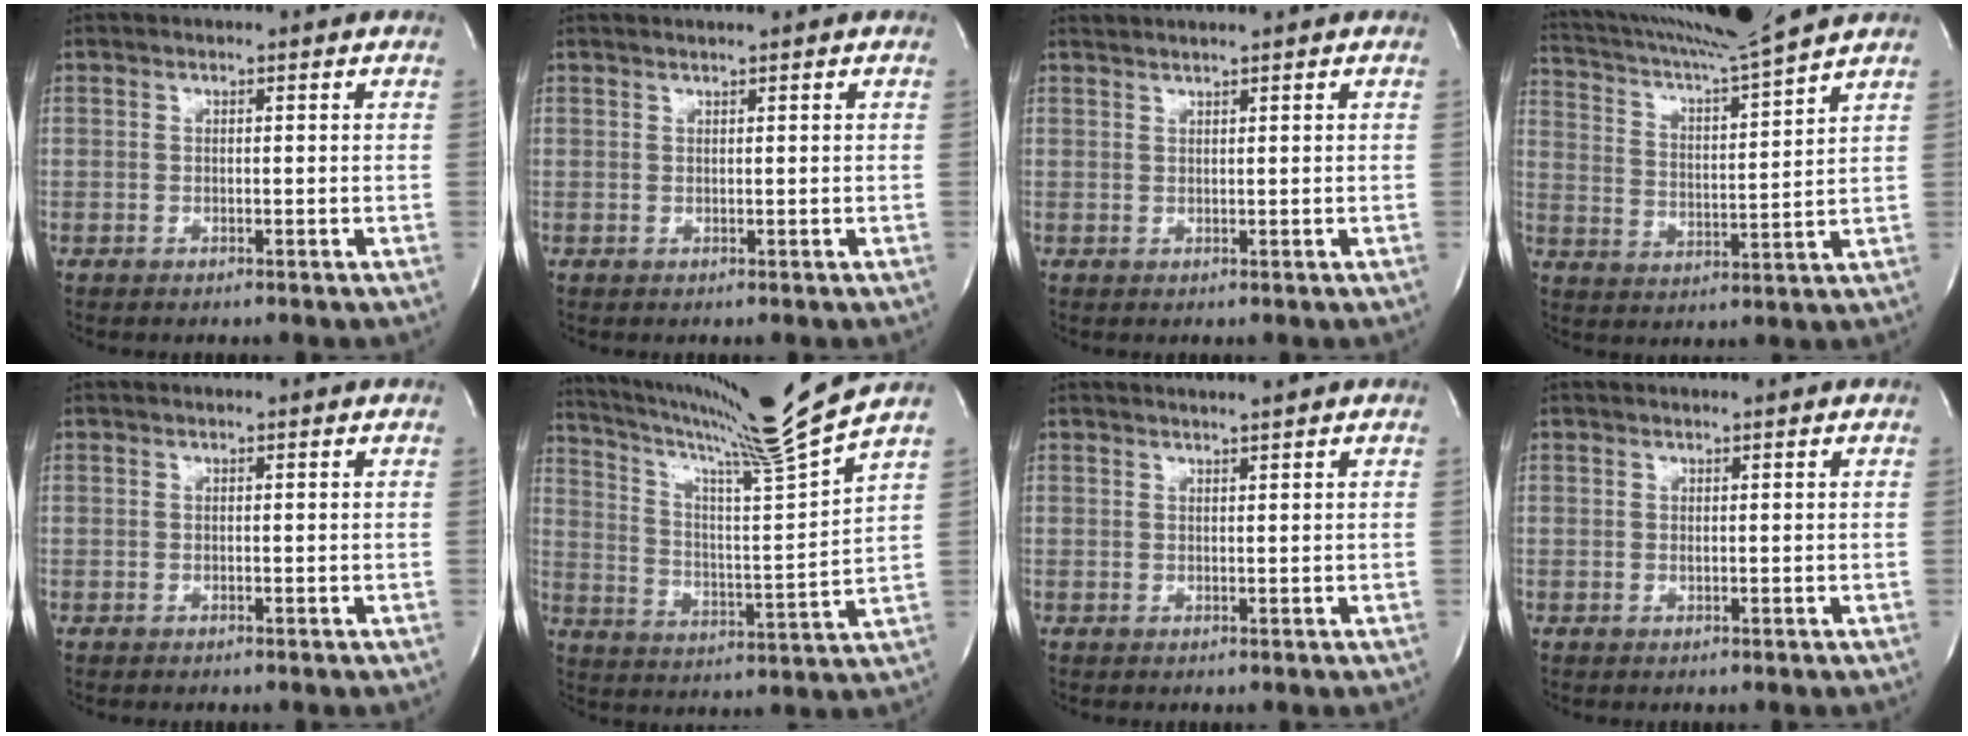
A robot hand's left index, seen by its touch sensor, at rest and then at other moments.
{"total": 1.0, "force": [0.9, -0.2, 0.4], "torque": [-0.007, 0.002, 0.018]}
{"total": 2.2, "force": [2.0, -0.5, 0.8], "torque": [-0.008, 0.013, 0.038]}
{"total": 15.0, "force": [13.6, -2.7, 5.5], "torque": [-0.112, -0.027, 0.227]}
{"total": 0.0}
{"total": 18.0, "force": [15.5, -4.4, 8.0], "torque": [-0.142, -0.059, 0.239]}
{"total": 1.8, "force": [1.6, -0.5, 0.7], "torque": [-0.007, 0.001, 0.027]}
{"total": 0.6, "force": [0.4, 0.0, 0.5], "torque": [-0.011, 0.001, 0.008]}